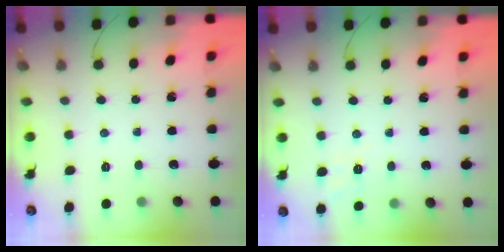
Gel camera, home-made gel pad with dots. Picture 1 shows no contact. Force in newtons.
{"total": 2.4, "press": 1.4, "slide": 2.0}